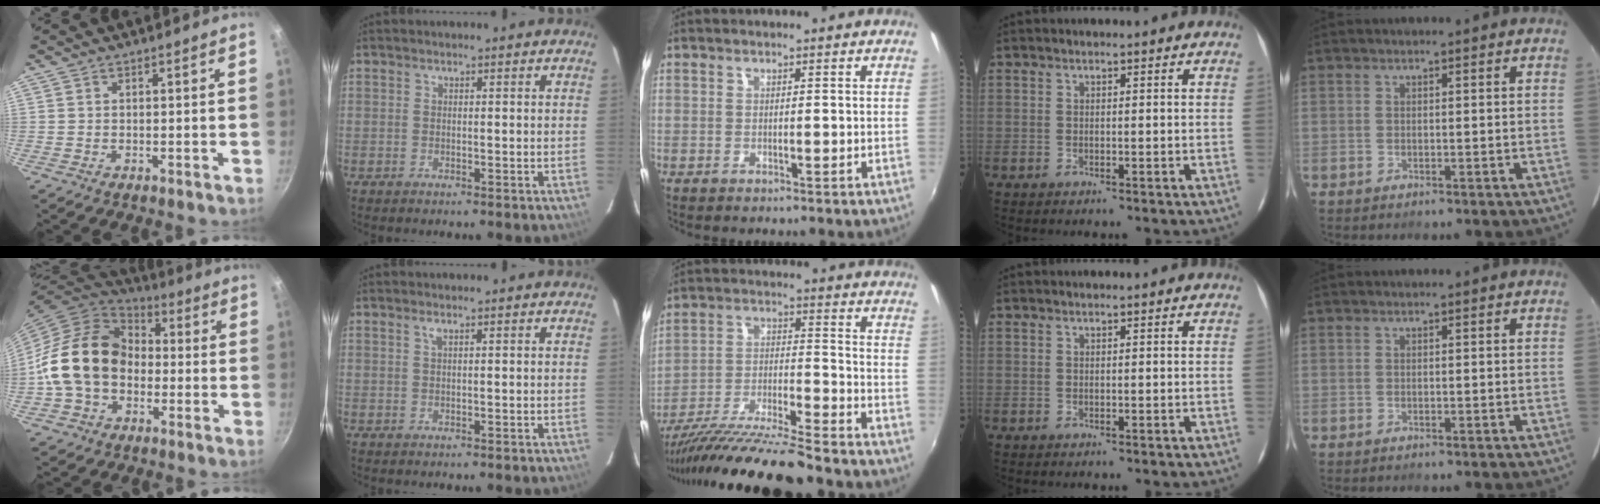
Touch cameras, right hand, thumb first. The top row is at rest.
{"thumb": {"total": 17.5, "force": [-1.7, 13.5, 10.9], "torque": [-0.166, 0.044, -0.041]}, "index": {"total": 0.7, "force": [0.4, -0.1, 0.6], "torque": [-0.011, 0.003, 0.006]}, "middle": {"total": 16.8, "force": [-14.6, -0.1, 8.4], "torque": [-0.165, -0.039, -0.254]}}